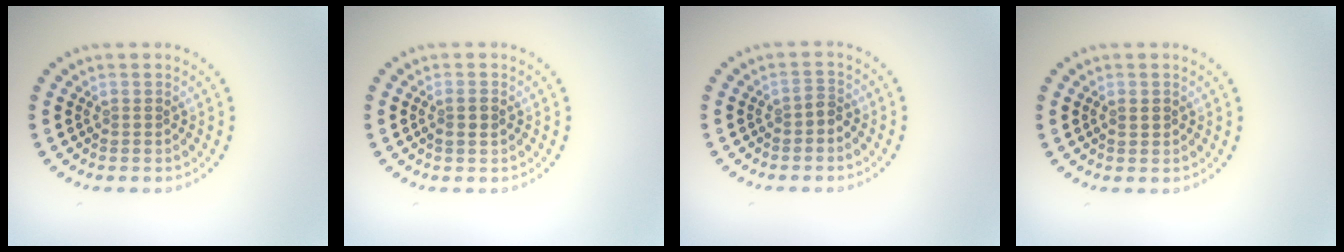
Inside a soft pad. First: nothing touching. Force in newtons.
{"total": 1.3, "press": 1.3, "slide": 0.3}
{"total": 1.0, "press": 0.8, "slide": 0.6}
{"total": 0.5, "press": 0.5, "slide": 0.2}